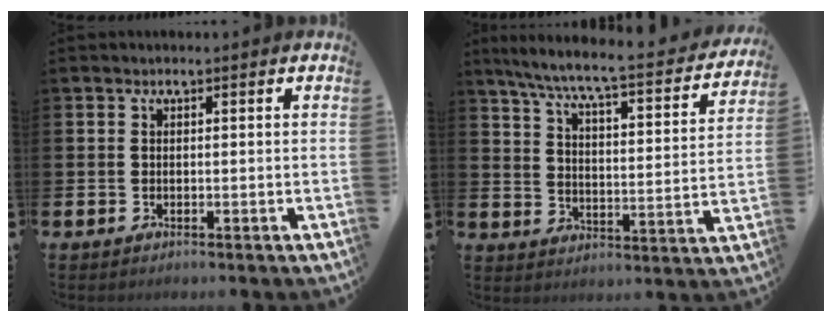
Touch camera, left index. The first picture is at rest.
{"total": 7.0, "force": [6.1, 0.7, 3.4], "torque": [-0.084, -0.049, 0.095]}